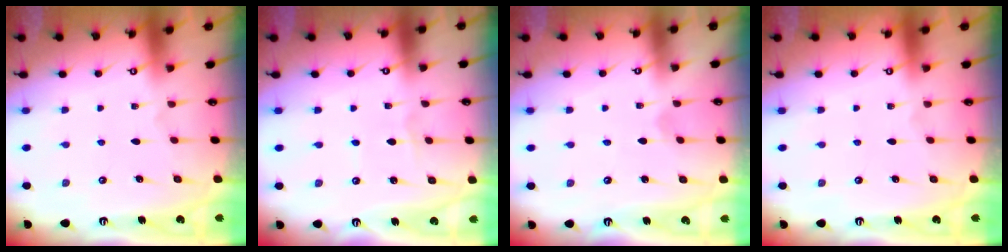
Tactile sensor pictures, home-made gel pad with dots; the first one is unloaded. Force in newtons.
{"total": 1.5, "press": 1.4, "slide": 0.2}
{"total": 0.7, "press": 0.7, "slide": 0.1}
{"total": 0.0}